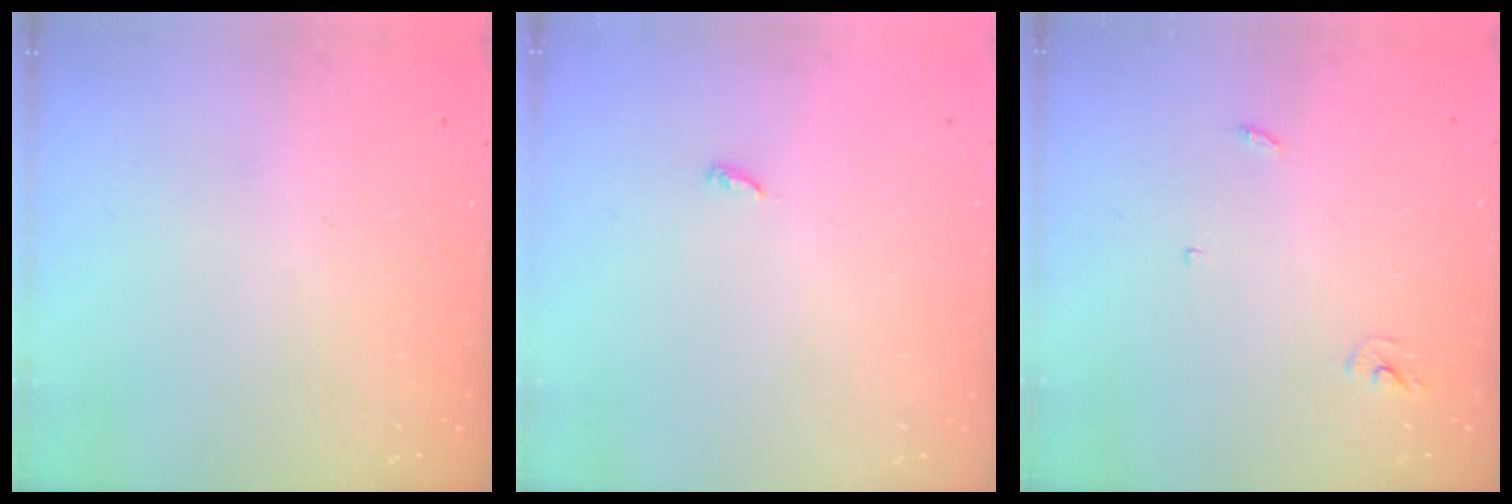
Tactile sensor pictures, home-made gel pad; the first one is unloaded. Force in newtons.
{"total": 2.5, "press": 2.5, "slide": 0.2}
{"total": 2.4, "press": 2.4, "slide": 0.2}